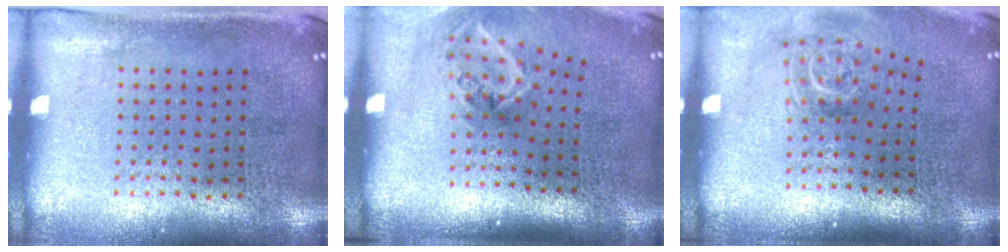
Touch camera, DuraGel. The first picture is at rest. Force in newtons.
{"total": 1.9, "press": 1.2, "slide": 1.5}
{"total": 1.8, "press": 1.3, "slide": 1.3}